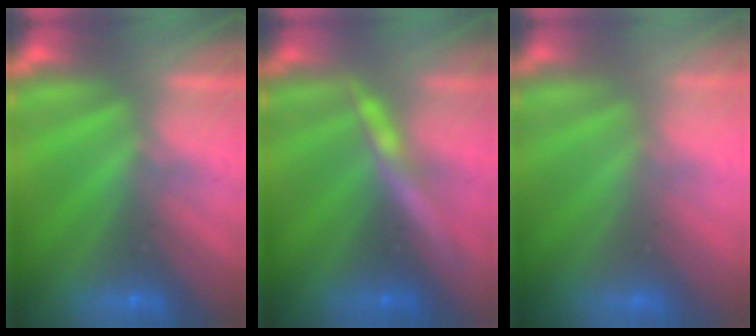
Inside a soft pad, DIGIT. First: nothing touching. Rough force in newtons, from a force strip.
{"total": 3.0}
{"total": 2.9}